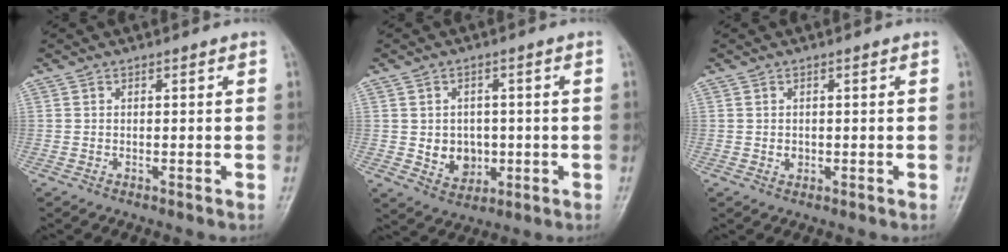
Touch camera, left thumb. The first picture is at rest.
{"total": 6.1, "force": [-0.4, 5.2, 3.3], "torque": [-0.019, 0.001, 0.005]}
{"total": 1.1, "force": [0.0, 1.0, 0.5], "torque": [-0.006, 0.000, 0.004]}